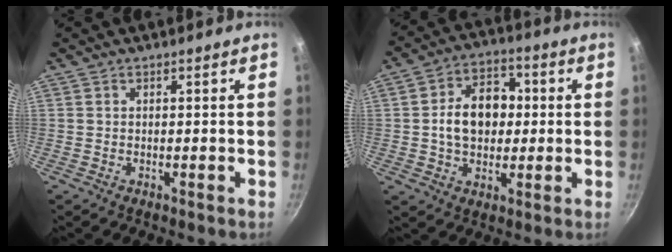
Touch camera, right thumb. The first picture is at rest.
{"total": 12.0, "force": [0.5, 8.7, 8.2], "torque": [-0.098, 0.019, -0.001]}